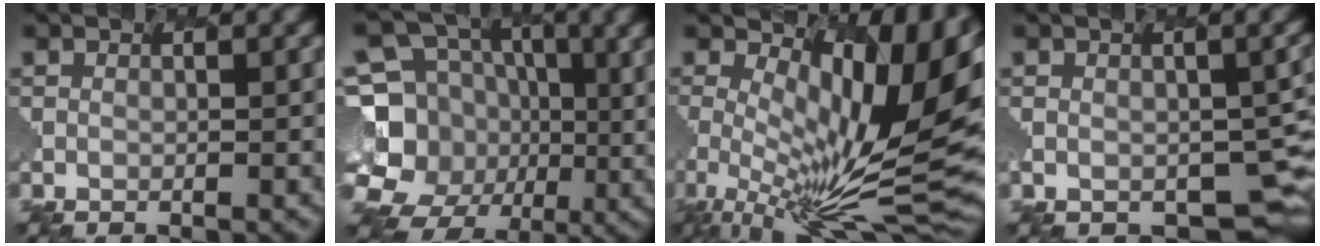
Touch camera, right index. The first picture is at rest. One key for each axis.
{"total": 7.8, "fx": -1.0, "fy": 7.7, "fz": 0.8, "tx": -0.054, "ty": 0.015, "tz": -0.061}
{"total": 11.2, "fx": 3.3, "fy": 3.7, "fz": 10.1, "tx": -0.167, "ty": -0.005, "tz": 0.051}
{"total": 5.7, "fx": -1.6, "fy": 3.5, "fz": 4.2, "tx": -0.070, "ty": -0.025, "tz": -0.019}